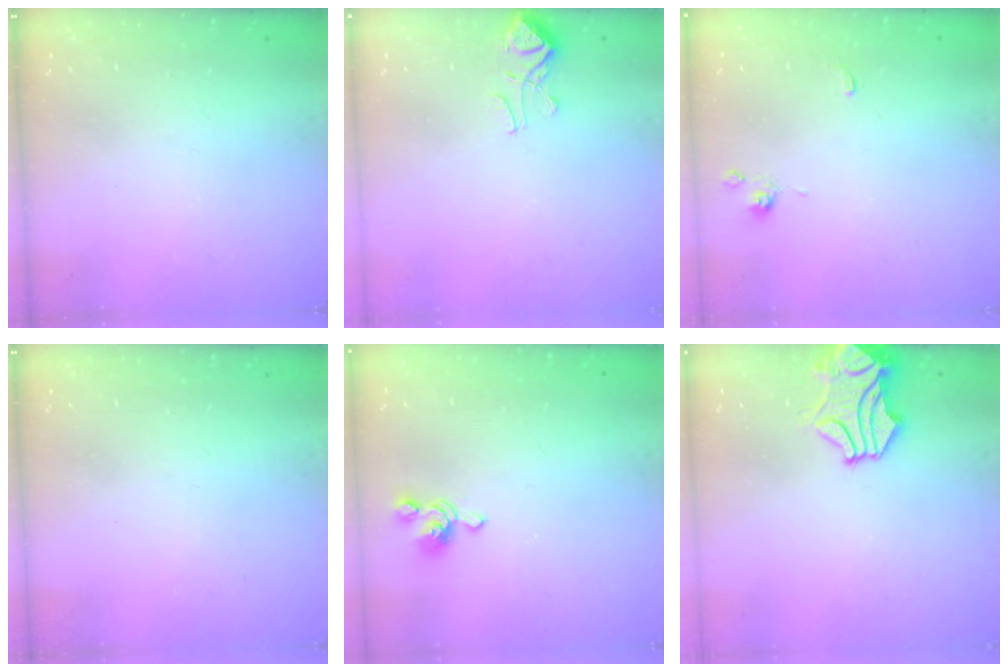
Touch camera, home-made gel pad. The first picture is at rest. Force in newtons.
{"total": 2.9, "press": 2.8, "slide": 0.8}
{"total": 0.7, "press": 0.5, "slide": 0.5}
{"total": 0.0}
{"total": 1.5, "press": 1.2, "slide": 1.0}
{"total": 2.2, "press": 1.8, "slide": 1.3}